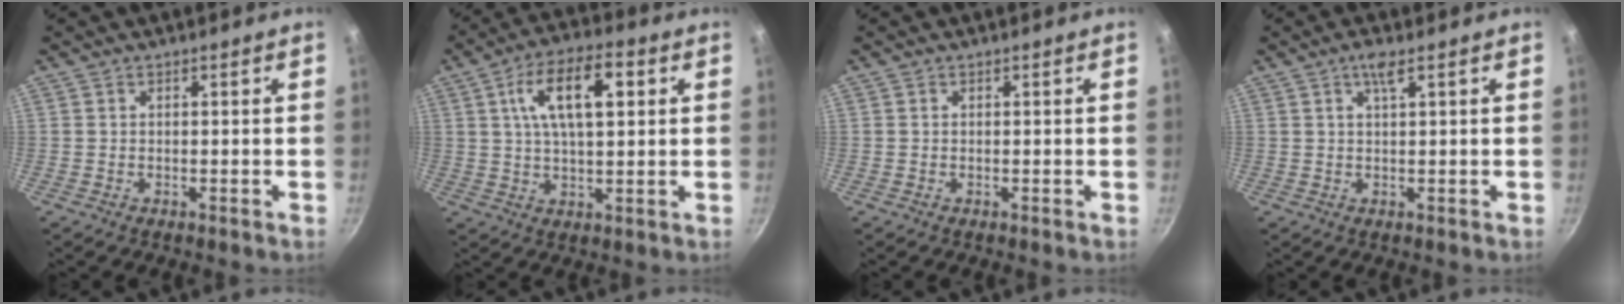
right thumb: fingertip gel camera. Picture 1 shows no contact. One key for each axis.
{"total": 12.8, "fx": 3.6, "fy": 5.7, "fz": 10.9, "tx": -0.169, "ty": 0.009, "tz": 0.056}
{"total": 0.0}
{"total": 2.7, "fx": 1.3, "fy": 0.6, "fz": 2.3, "tx": -0.039, "ty": -0.001, "tz": 0.024}